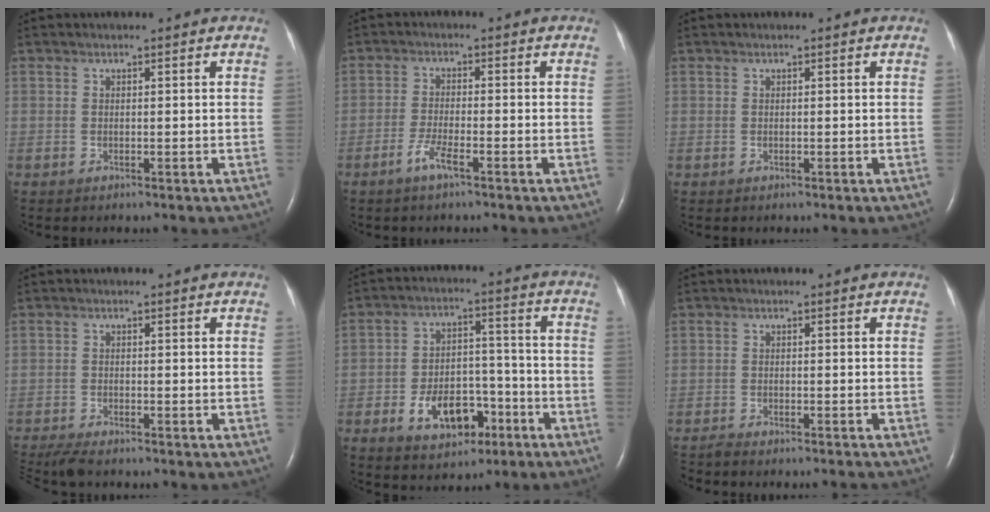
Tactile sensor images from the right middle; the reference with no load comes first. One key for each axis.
{"total": 3.3, "fx": -2.0, "fy": 0.2, "fz": 2.6, "tx": -0.054, "ty": -0.003, "tz": -0.041}
{"total": 0.0}
{"total": 5.4, "fx": -4.8, "fy": 0.4, "fz": 2.4, "tx": -0.046, "ty": -0.020, "tz": -0.084}
{"total": 9.3, "fx": -4.4, "fy": 5.6, "fz": 6.0, "tx": -0.101, "ty": 0.020, "tz": -0.062}
{"total": 3.8, "fx": -3.6, "fy": -0.8, "fz": 0.7, "tx": -0.008, "ty": -0.007, "tz": -0.053}